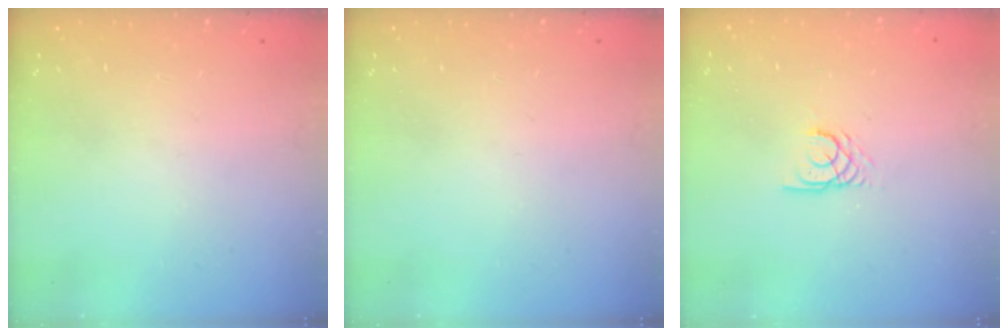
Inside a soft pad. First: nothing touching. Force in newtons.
{"total": 0.0}
{"total": 2.7, "press": 2.7, "slide": 0.1}